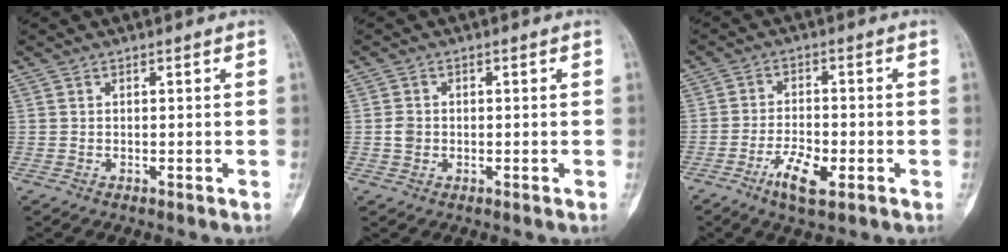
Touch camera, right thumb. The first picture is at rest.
{"total": 2.2, "force": [-0.2, 1.8, 1.1], "torque": [-0.016, 0.005, -0.003]}
{"total": 6.8, "force": [-3.1, 2.5, 5.5], "torque": [-0.099, 0.010, -0.055]}